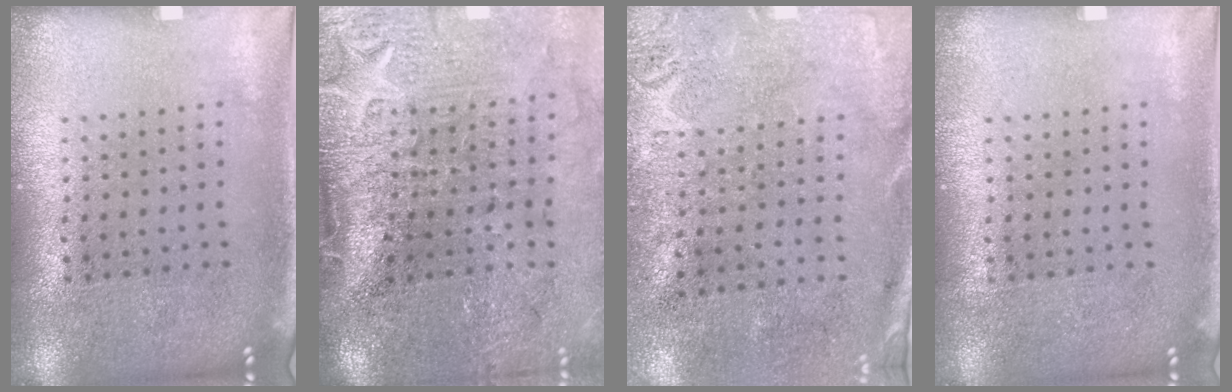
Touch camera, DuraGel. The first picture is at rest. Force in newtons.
{"total": 4.6, "press": 3.7, "slide": 2.7}
{"total": 2.8, "press": 2.2, "slide": 1.8}
{"total": 0.0}